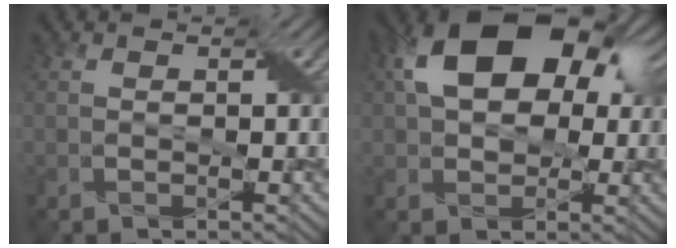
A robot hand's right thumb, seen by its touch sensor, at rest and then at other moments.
{"total": 15.0, "force": [4.5, 9.9, 10.3], "torque": [-0.185, 0.046, 0.066]}